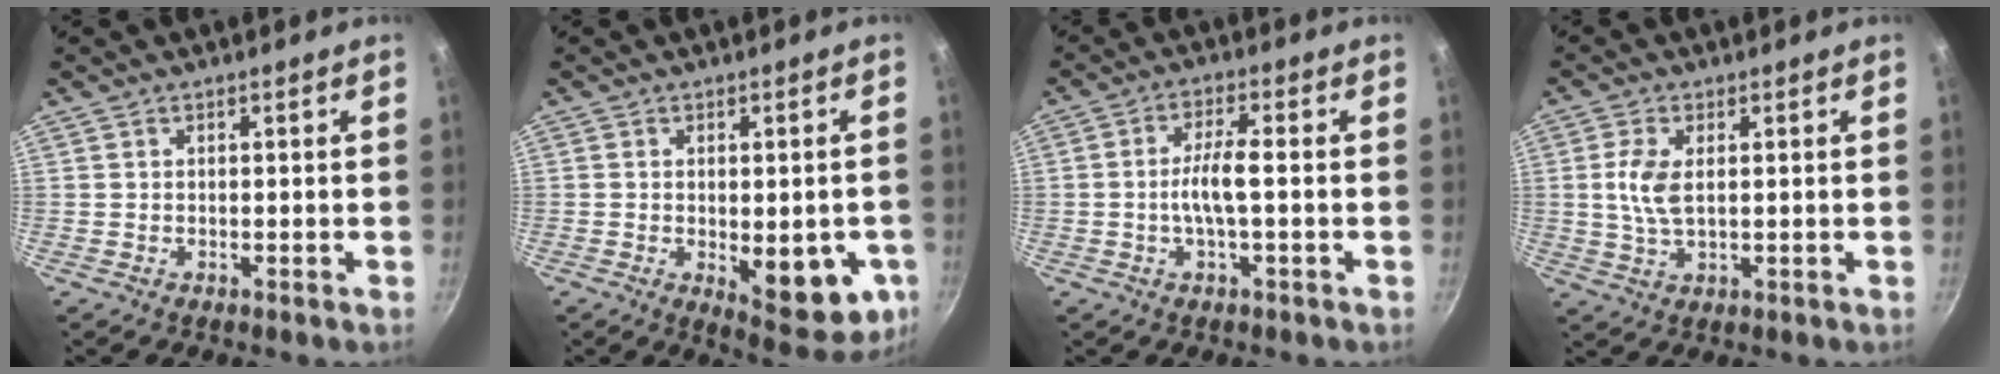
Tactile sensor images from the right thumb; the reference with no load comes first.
{"total": 13.8, "force": [-3.2, 6.0, 12.1], "torque": [-0.120, -0.013, -0.030]}
{"total": 5.8, "force": [-0.9, 1.3, 5.6], "torque": [-0.114, 0.017, -0.021]}
{"total": 5.9, "force": [0.9, 3.0, 5.1], "torque": [-0.107, 0.000, 0.018]}